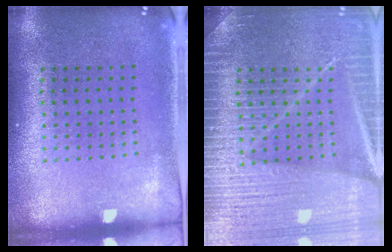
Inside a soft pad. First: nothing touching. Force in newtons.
{"total": 6.8, "press": 6.7, "slide": 1.0}